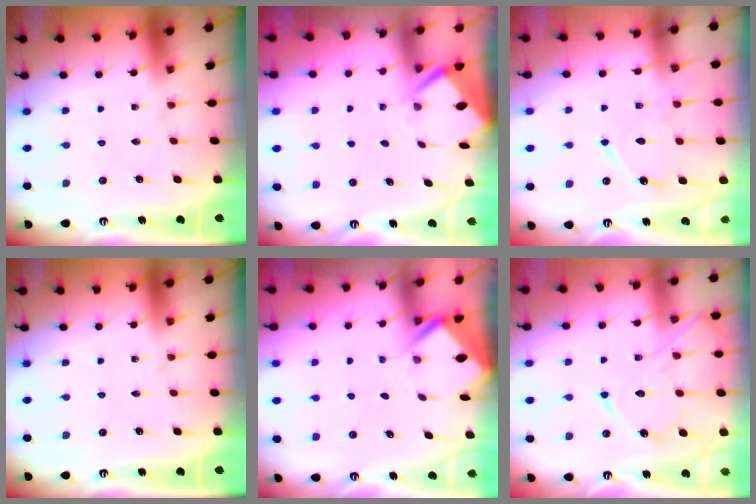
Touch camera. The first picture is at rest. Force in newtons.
{"total": 3.4, "press": 3.4, "slide": 0.3}
{"total": 10.3, "press": 10.2, "slide": 0.9}
{"total": 0.0}
{"total": 2.6, "press": 2.6, "slide": 0.1}
{"total": 12.3, "press": 12.3, "slide": 1.2}